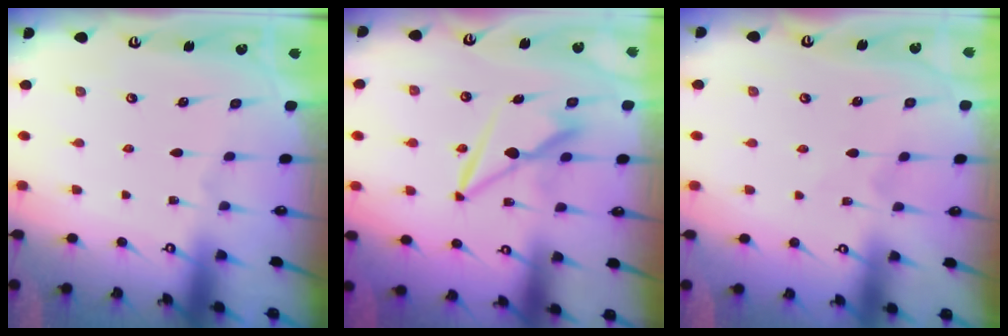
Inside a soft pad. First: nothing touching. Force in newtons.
{"total": 8.3, "press": 8.2, "slide": 1.2}
{"total": 1.6, "press": 1.6, "slide": 0.2}